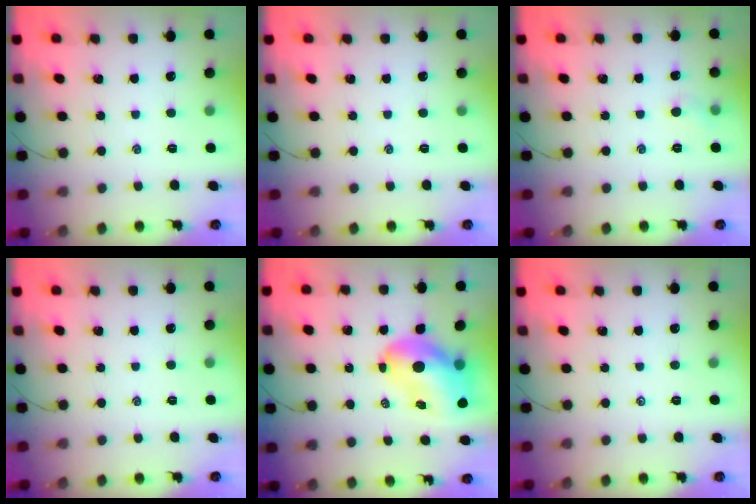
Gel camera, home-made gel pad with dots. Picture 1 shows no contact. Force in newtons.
{"total": 0.0}
{"total": 3.3, "press": 3.2, "slide": 0.8}
{"total": 0.0}
{"total": 10.4, "press": 10.0, "slide": 3.1}
{"total": 0.0}